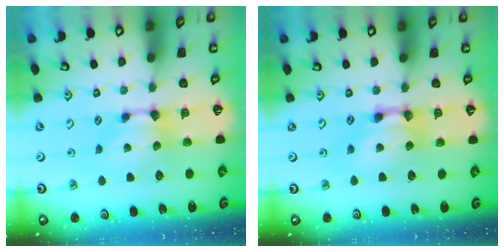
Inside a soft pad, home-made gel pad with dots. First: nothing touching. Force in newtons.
{"total": 2.6, "press": 2.6, "slide": 0.2}